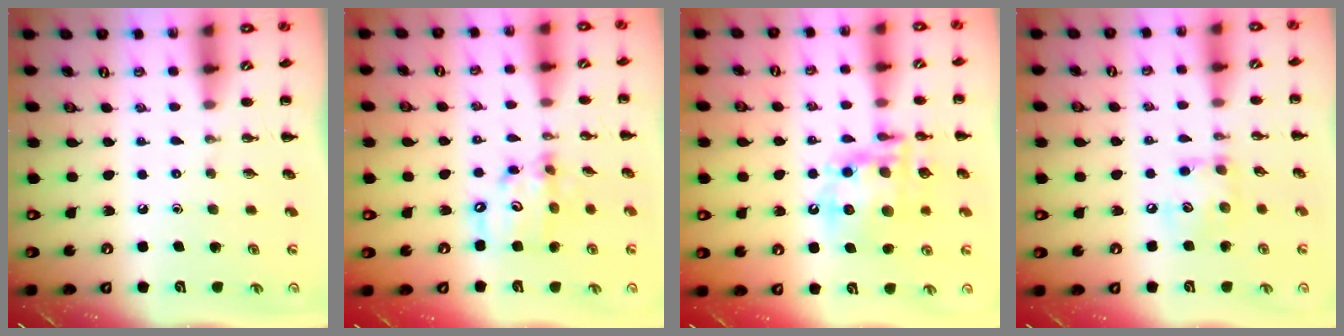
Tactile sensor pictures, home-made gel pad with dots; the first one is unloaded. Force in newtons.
{"total": 11.4, "press": 11.1, "slide": 2.5}
{"total": 16.6, "press": 16.2, "slide": 3.6}
{"total": 8.7, "press": 8.7, "slide": 0.3}